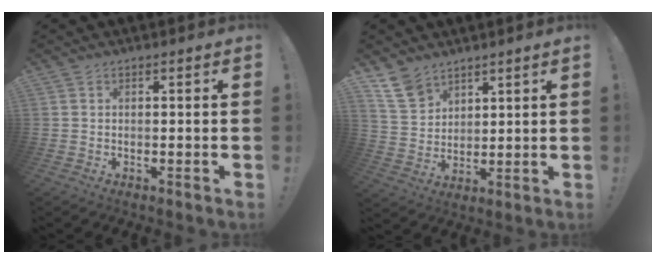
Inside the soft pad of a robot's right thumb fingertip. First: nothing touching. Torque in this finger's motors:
{"motor_torque": [0.05, 0.03, -0.94, -0.39, -0.19]}